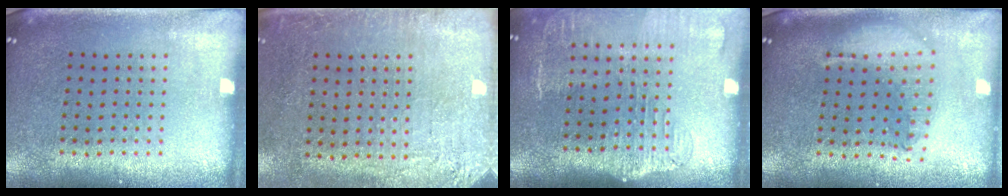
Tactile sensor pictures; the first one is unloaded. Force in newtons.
{"total": 2.8, "press": 2.6, "slide": 1.1}
{"total": 2.1, "press": 1.7, "slide": 1.2}
{"total": 1.9, "press": 1.6, "slide": 1.0}